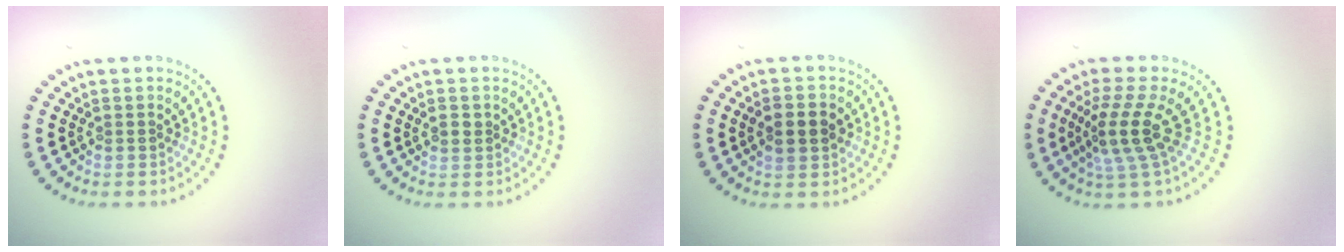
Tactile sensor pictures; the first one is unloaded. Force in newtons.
{"total": 0.8, "press": 0.8, "slide": 0.2}
{"total": 2.8, "press": 2.8, "slide": 0.1}
{"total": 3.8, "press": 2.8, "slide": 2.6}